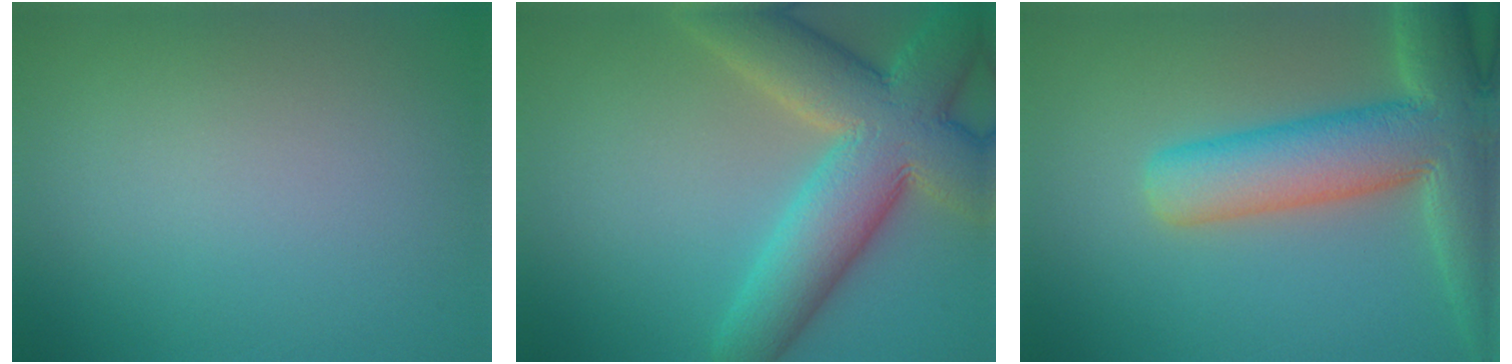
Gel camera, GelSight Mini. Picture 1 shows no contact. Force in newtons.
{"total": 10.7, "press": 10.7, "slide": 0.7}
{"total": 10.4, "press": 10.4, "slide": 0.8}